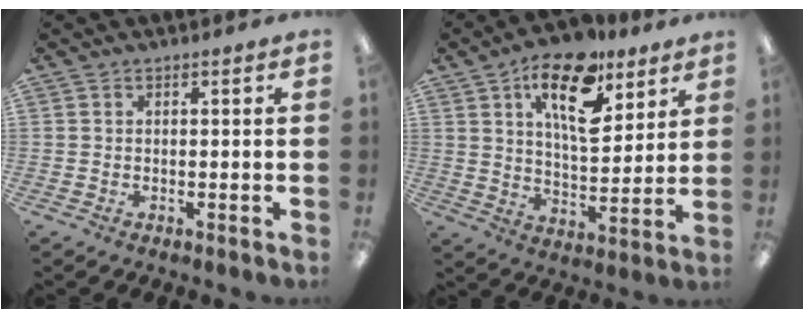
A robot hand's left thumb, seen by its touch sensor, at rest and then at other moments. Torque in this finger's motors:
{"motor_torque": [0.35, 0.70, 1.37, -1.40, 0.11]}